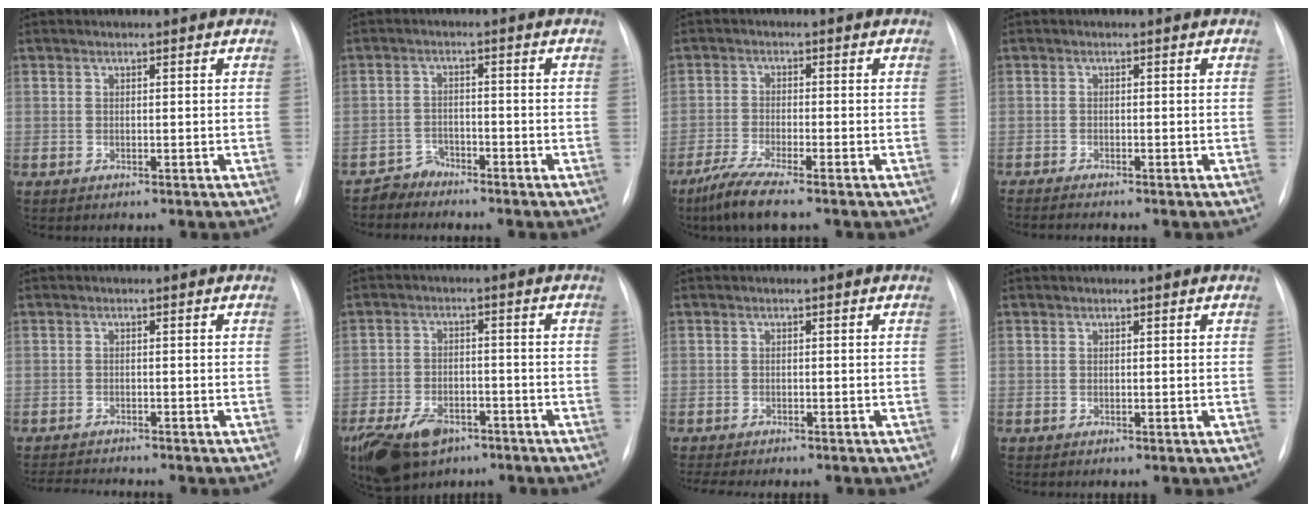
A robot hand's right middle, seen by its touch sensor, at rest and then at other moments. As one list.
[{"total": 2.8, "force": [-2.5, 0.6, -1.0], "torque": [0.026, -0.005, -0.050]}, {"total": 6.1, "force": [-4.6, 0.0, 4.1], "torque": [-0.085, -0.021, -0.087]}, {"total": 4.3, "force": [-3.7, -0.1, 2.1], "torque": [-0.027, -0.009, -0.053]}, {"total": 4.3, "force": [-4.2, -0.1, 1.0], "torque": [-0.015, -0.015, -0.067]}, {"total": 12.8, "force": [-7.7, 7.7, 6.8], "torque": [-0.152, -0.005, -0.122]}, {"total": 5.1, "force": [-4.4, 1.4, 2.1], "torque": [-0.027, -0.005, -0.062]}, {"total": 0.0}]